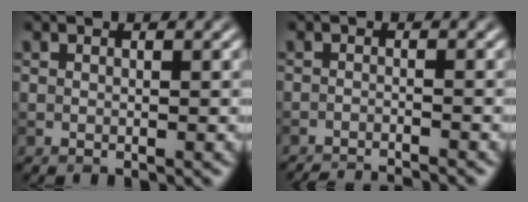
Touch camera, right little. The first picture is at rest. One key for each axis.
{"total": 4.6, "fx": -4.4, "fy": 0.5, "fz": 1.3, "tx": -0.016, "ty": -0.008, "tz": -0.065}